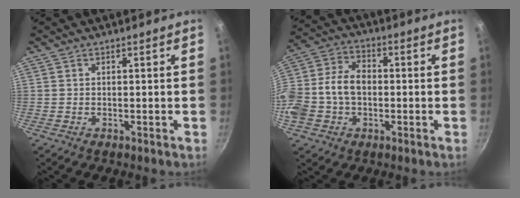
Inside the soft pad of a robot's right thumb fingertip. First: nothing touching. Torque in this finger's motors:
{"motor_torque": [1.13, 2.39, 1.03, -0.78, 0.11]}